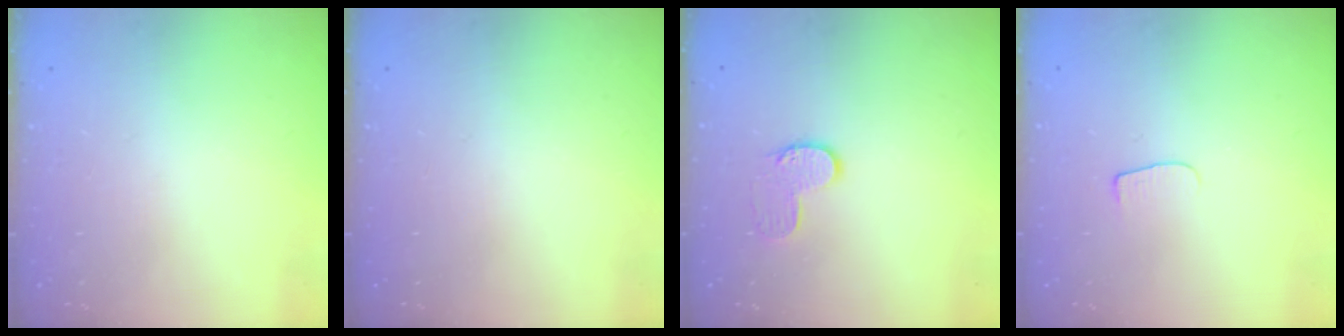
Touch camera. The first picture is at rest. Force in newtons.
{"total": 0.0}
{"total": 6.8, "press": 6.8, "slide": 0.3}
{"total": 4.5, "press": 4.4, "slide": 0.6}